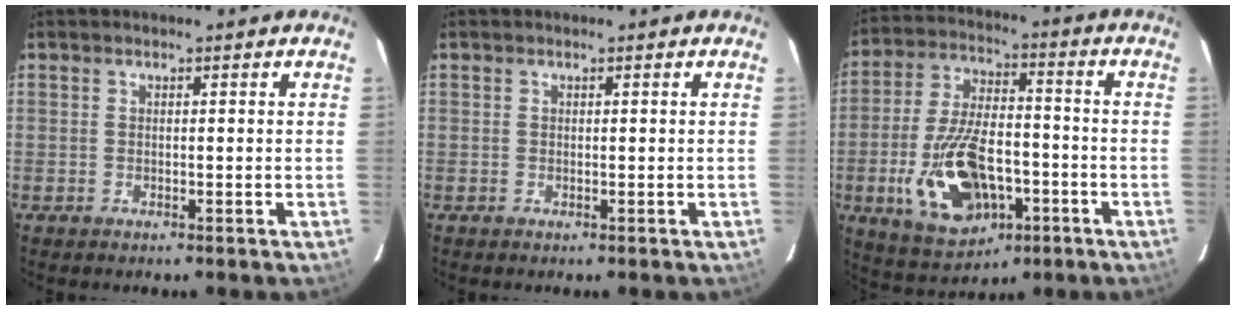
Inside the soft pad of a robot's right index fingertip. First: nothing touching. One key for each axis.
{"total": 0.0}
{"total": 17.9, "fx": -6.0, "fy": 9.6, "fz": 13.9, "tx": -0.291, "ty": -0.002, "tz": -0.087}